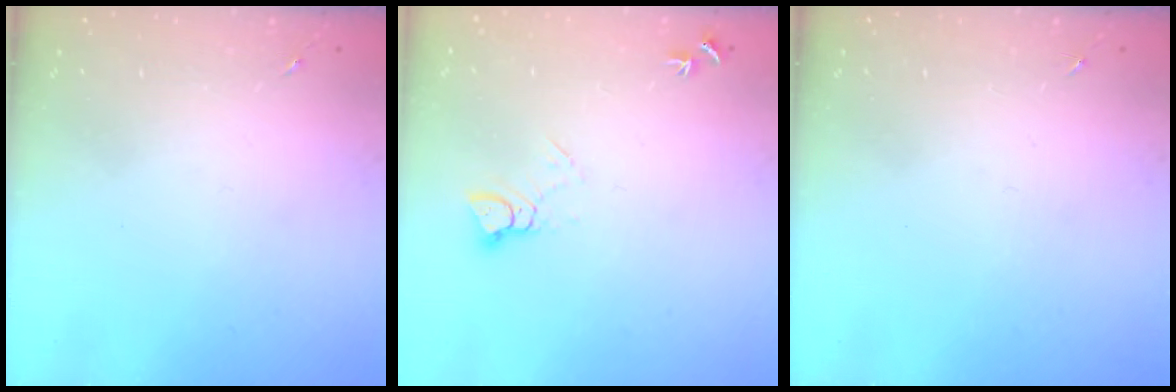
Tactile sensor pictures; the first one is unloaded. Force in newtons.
{"total": 4.1, "press": 4.1, "slide": 0.3}
{"total": 0.0}